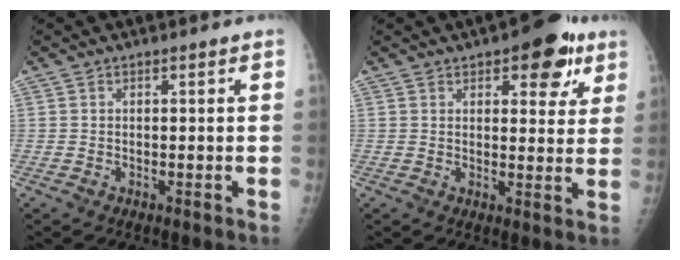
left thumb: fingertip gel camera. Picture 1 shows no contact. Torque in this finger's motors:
{"motor_torque": [1.23, 1.19, 0.83, -0.81, 0.11]}